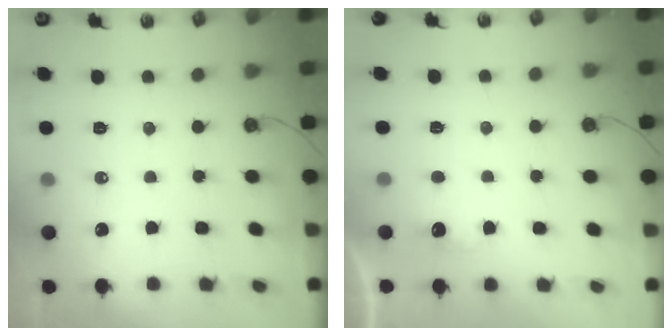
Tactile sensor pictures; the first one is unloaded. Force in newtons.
{"total": 2.6, "press": 2.4, "slide": 0.8}